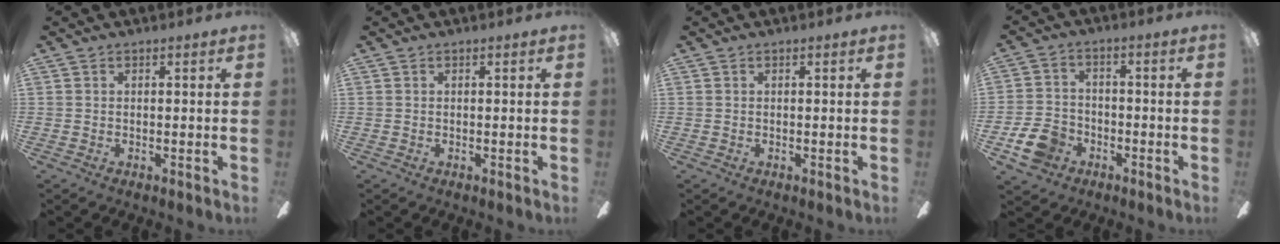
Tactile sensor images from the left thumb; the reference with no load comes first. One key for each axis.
{"total": 0.0}
{"total": 0.0}
{"total": 8.8, "fx": -4.3, "fy": 6.5, "fz": 4.0, "tx": -0.098, "ty": 0.030, "tz": -0.079}